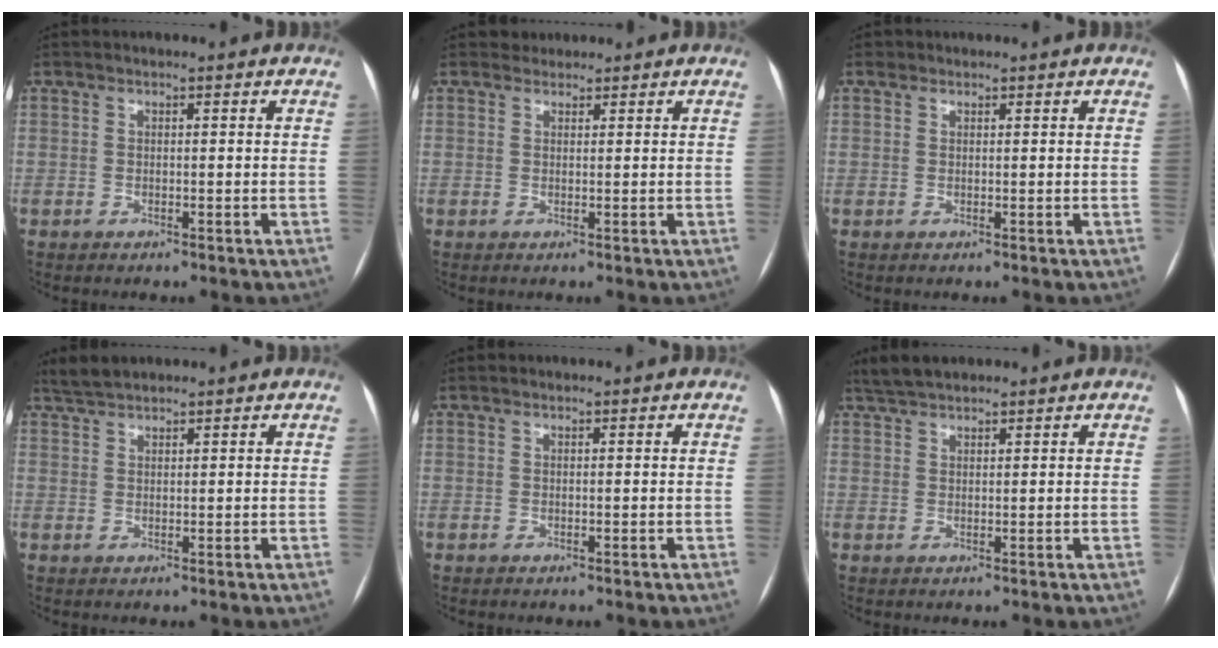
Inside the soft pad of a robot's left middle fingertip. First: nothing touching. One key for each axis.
{"total": 1.4, "fx": 1.2, "fy": 0.7, "fz": -0.3, "tx": 0.007, "ty": 0.009, "tz": 0.015}
{"total": 0.8, "fx": 0.5, "fy": 0.6, "fz": 0.0, "tx": 0.002, "ty": 0.001, "tz": 0.007}
{"total": 3.0, "fx": 2.8, "fy": 0.6, "fz": 0.9, "tx": -0.022, "ty": 0.018, "tz": 0.055}
{"total": 0.0}
{"total": 4.0, "fx": 3.5, "fy": 1.1, "fz": 1.6, "tx": -0.035, "ty": 0.022, "tz": 0.067}